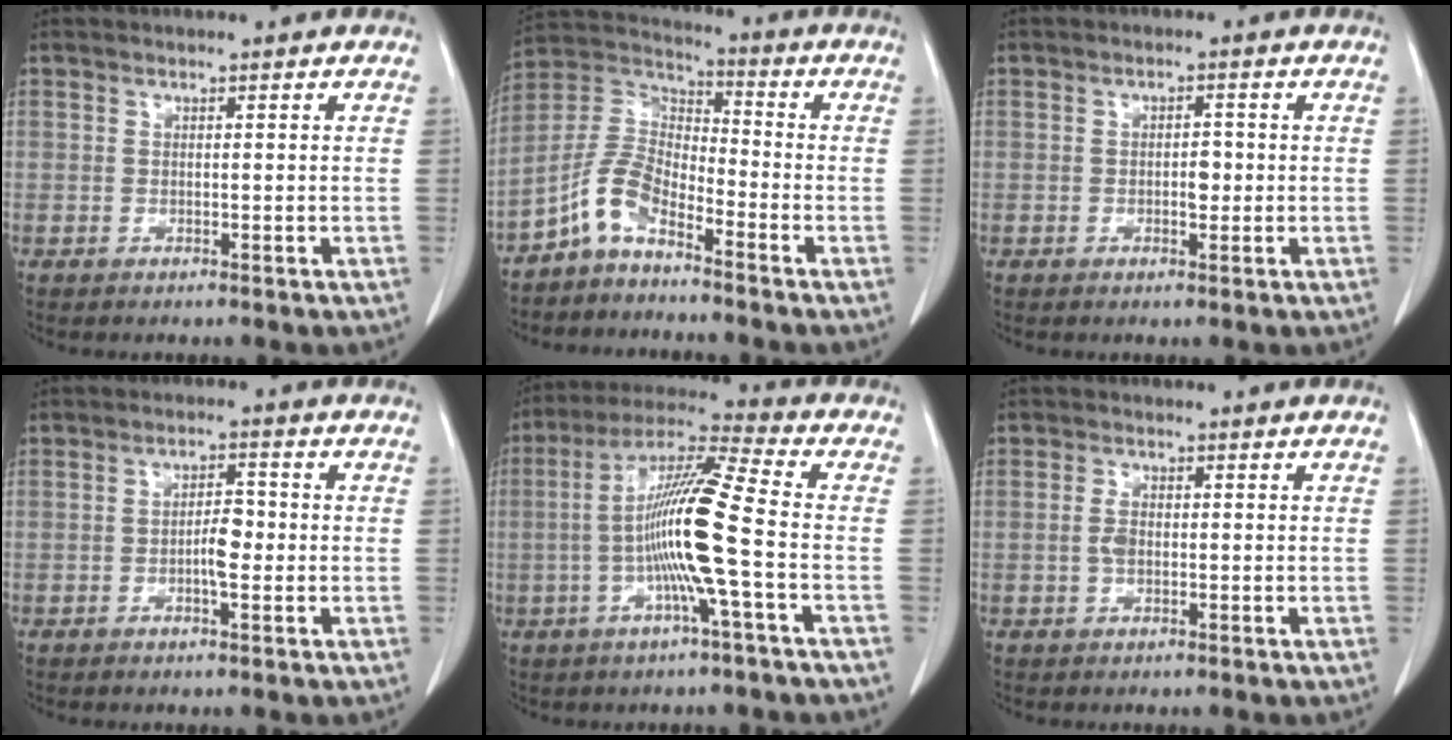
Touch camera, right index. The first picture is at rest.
{"total": 7.6, "force": [-5.2, 2.8, 4.8], "torque": [-0.114, 0.019, -0.112]}
{"total": 2.2, "force": [-0.3, 1.0, 1.9], "torque": [-0.030, 0.002, -0.003]}
{"total": 3.7, "force": [-0.7, 1.1, 3.4], "torque": [-0.060, 0.004, -0.011]}
{"total": 13.2, "force": [-2.3, -0.8, 13.0], "torque": [-0.247, 0.006, -0.054]}
{"total": 2.1, "force": [-0.2, 1.0, 1.8], "torque": [-0.039, 0.002, -0.005]}